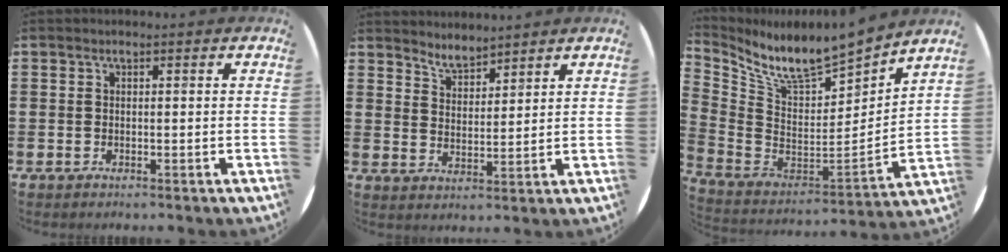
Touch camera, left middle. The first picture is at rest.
{"total": 3.7, "force": [3.6, 0.5, 0.0], "torque": [-0.009, -0.017, 0.068]}
{"total": 9.7, "force": [8.4, 2.0, 4.3], "torque": [-0.122, -0.070, 0.146]}